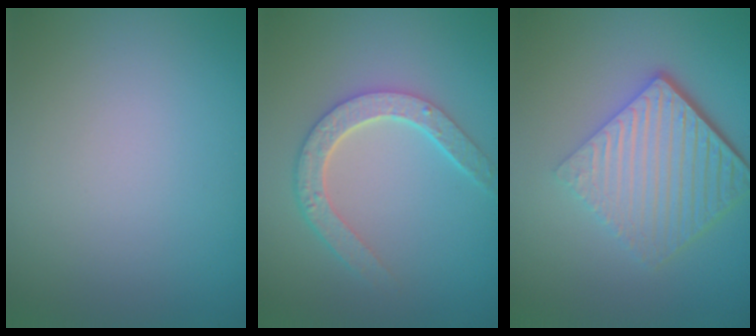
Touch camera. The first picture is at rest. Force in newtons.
{"total": 4.3, "press": 3.4, "slide": 2.6}
{"total": 6.8, "press": 4.4, "slide": 5.2}